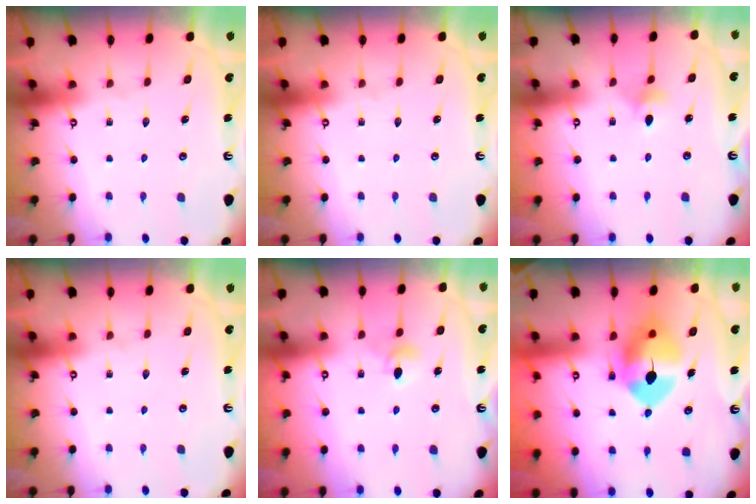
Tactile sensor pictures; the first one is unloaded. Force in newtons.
{"total": 0.0}
{"total": 3.9, "press": 3.8, "slide": 0.7}
{"total": 0.0}
{"total": 5.0, "press": 5.0, "slide": 0.6}
{"total": 12.0, "press": 11.8, "slide": 2.0}